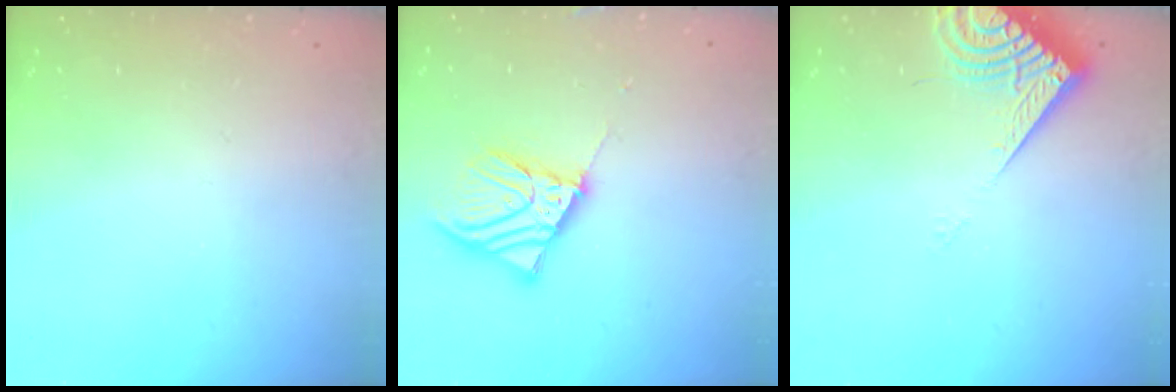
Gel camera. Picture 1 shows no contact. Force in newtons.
{"total": 11.8, "press": 11.7, "slide": 1.6}
{"total": 7.9, "press": 7.8, "slide": 1.2}